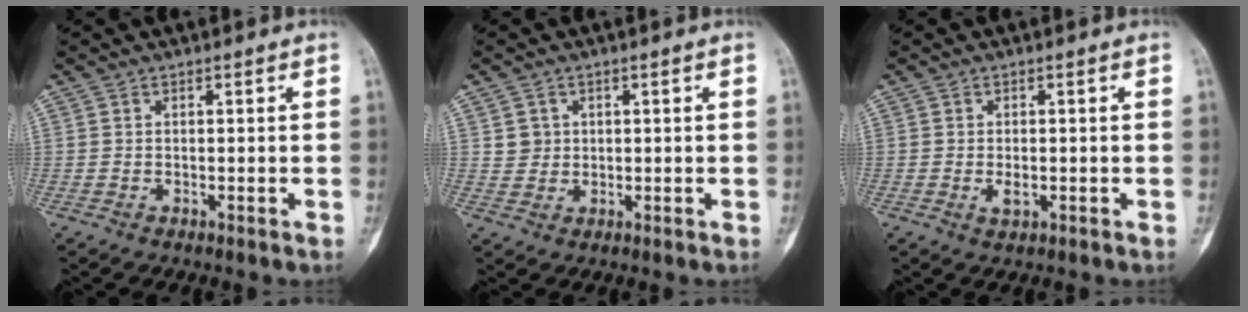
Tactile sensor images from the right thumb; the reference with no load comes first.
{"total": 2.7, "force": [0.9, 2.5, 0.5], "torque": [0.005, -0.003, 0.016]}
{"total": 2.0, "force": [-0.4, 1.1, 1.6], "torque": [-0.028, -0.001, -0.003]}